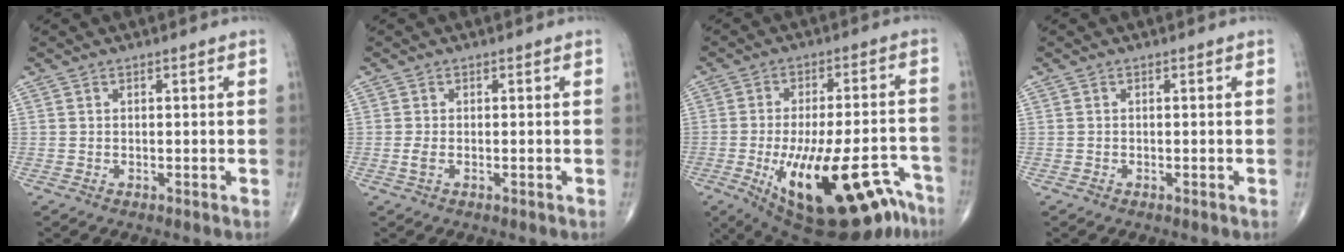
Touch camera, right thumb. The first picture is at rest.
{"total": 1.2, "force": [-0.4, 0.2, 1.1], "torque": [-0.033, -0.005, -0.011]}
{"total": 24.2, "force": [-13.0, 8.8, 18.5], "torque": [-0.234, 0.051, -0.181]}
{"total": 0.0}